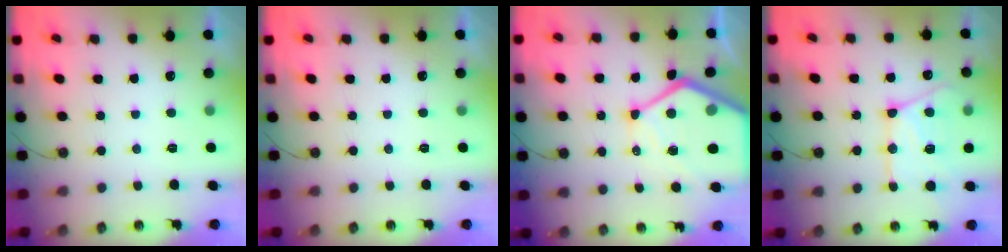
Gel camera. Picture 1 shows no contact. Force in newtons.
{"total": 0.0}
{"total": 19.8, "press": 19.7, "slide": 2.1}
{"total": 15.4, "press": 15.4, "slide": 1.0}